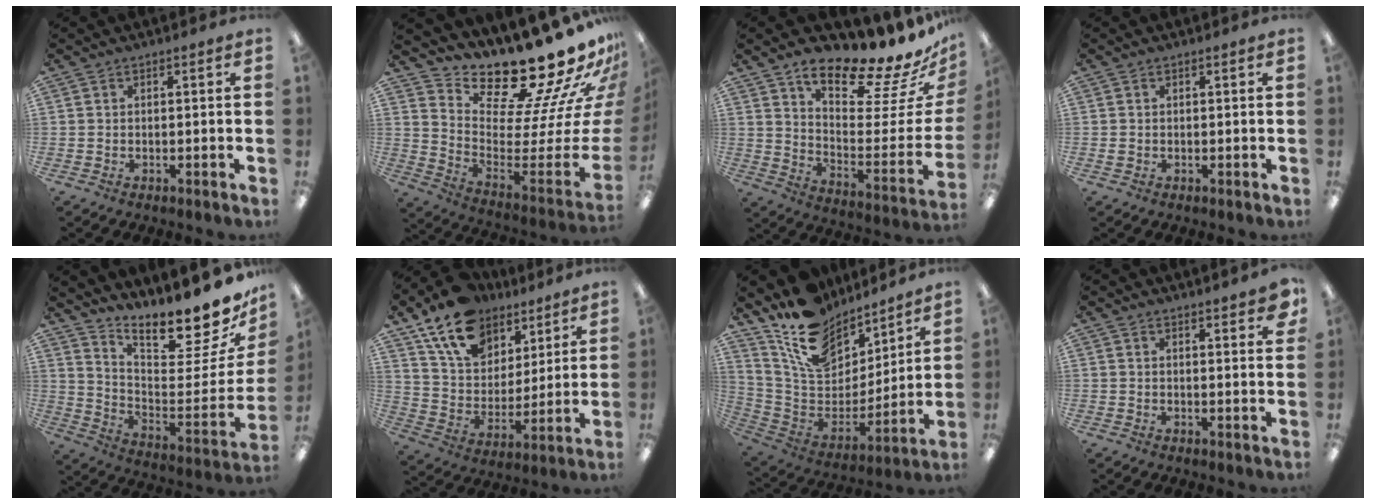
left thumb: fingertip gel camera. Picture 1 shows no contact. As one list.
[{"total": 22.1, "force": [19.1, 4.8, 10.0], "torque": [-0.112, -0.189, 0.331]}, {"total": 18.9, "force": [16.3, 4.0, 8.5], "torque": [-0.102, -0.145, 0.263]}, {"total": 0.6, "force": [0.1, 0.6, 0.3], "torque": [-0.005, 0.004, 0.001]}, {"total": 14.6, "force": [13.0, 1.7, 6.4], "torque": [-0.066, -0.135, 0.200]}, {"total": 17.2, "force": [12.2, 10.3, 6.4], "torque": [-0.130, -0.066, 0.229]}, {"total": 17.4, "force": [12.4, 10.1, 6.9], "torque": [-0.140, -0.086, 0.229]}, {"total": 3.3, "force": [2.8, 0.3, 1.7], "torque": [-0.016, -0.018, 0.045]}]